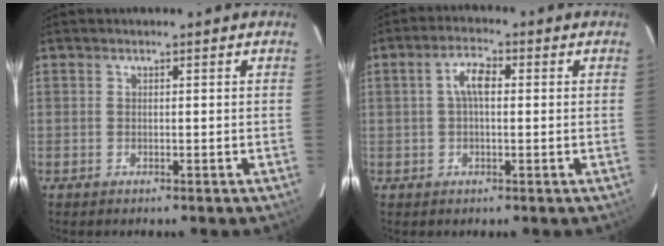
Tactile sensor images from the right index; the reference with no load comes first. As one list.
[{"total": 4.5, "force": [0.5, 1.9, 4.0], "torque": [-0.078, 0.015, 0.008]}]